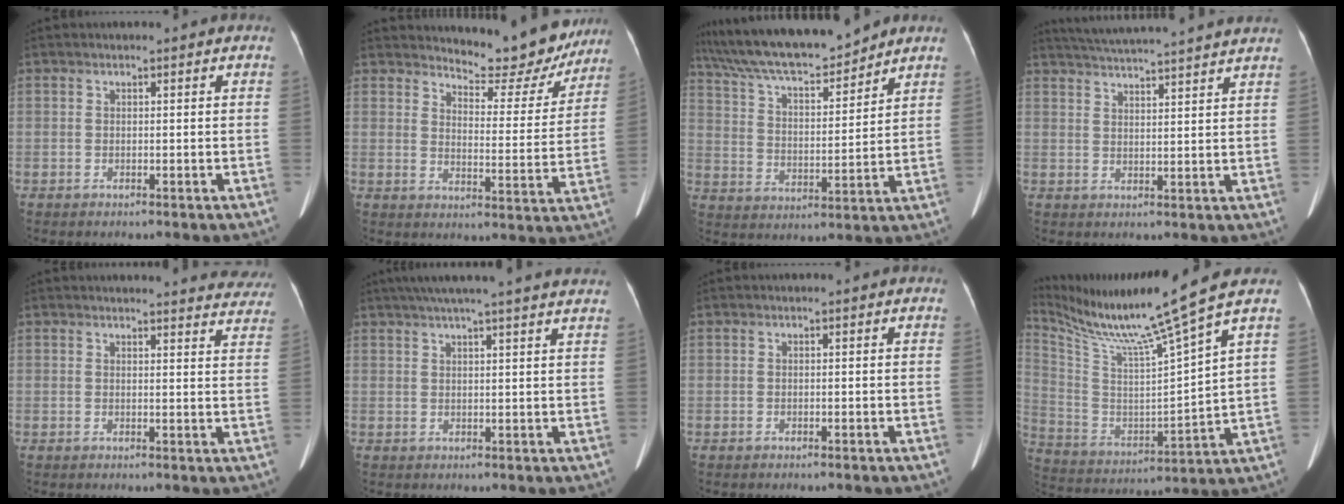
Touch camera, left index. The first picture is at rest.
{"total": 12.5, "force": [11.8, 2.8, 2.9], "torque": [-0.034, -0.034, 0.144]}
{"total": 16.9, "force": [14.9, 2.1, 7.6], "torque": [-0.144, 0.010, 0.260]}
{"total": 16.7, "force": [15.4, -0.7, 6.4], "torque": [-0.118, 0.003, 0.209]}
{"total": 15.7, "force": [15.2, 2.4, 2.7], "torque": [-0.005, -0.059, 0.145]}
{"total": 17.4, "force": [15.0, -0.5, 8.7], "torque": [-0.143, 0.023, 0.192]}
{"total": 0.0}
{"total": 17.6, "force": [14.3, -2.9, 9.8], "torque": [-0.194, -0.043, 0.259]}